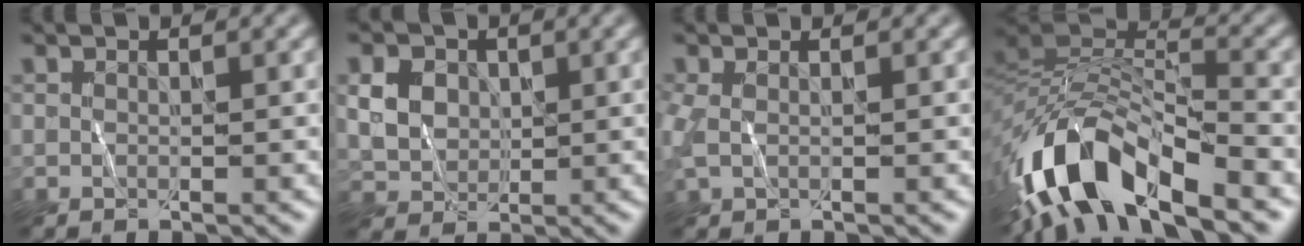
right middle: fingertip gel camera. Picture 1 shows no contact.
{"total": 3.4, "force": [0.9, 2.9, 1.5], "torque": [-0.028, 0.001, 0.018]}
{"total": 1.8, "force": [0.1, 1.1, 1.3], "torque": [-0.041, 0.000, 0.000]}
{"total": 11.5, "force": [-7.4, 4.4, 7.5], "torque": [-0.133, 0.008, -0.147]}